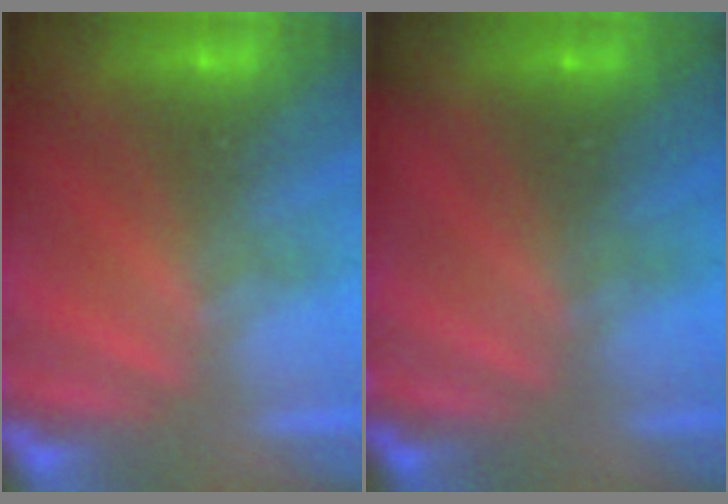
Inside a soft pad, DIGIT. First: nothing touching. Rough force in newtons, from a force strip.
{"total": 2.1}